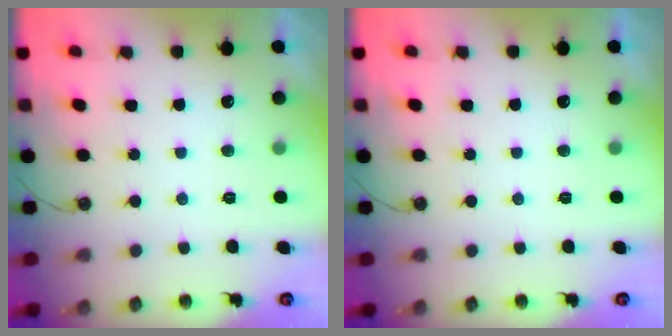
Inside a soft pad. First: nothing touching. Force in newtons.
{"total": 0.0}